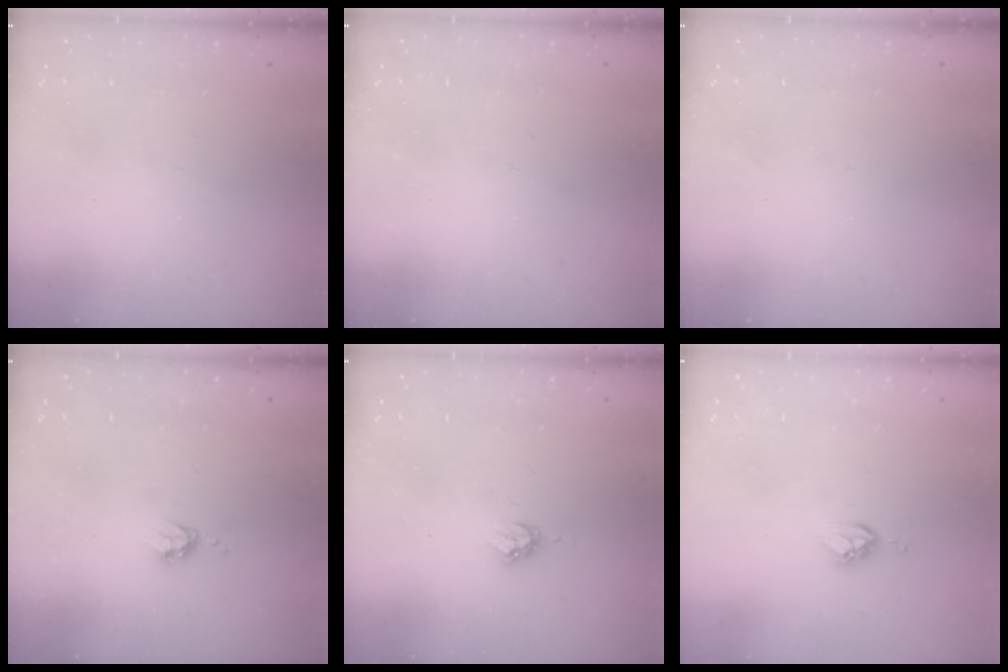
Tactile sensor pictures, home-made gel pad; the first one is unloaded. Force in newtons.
{"total": 0.0}
{"total": 0.0}
{"total": 3.8, "press": 3.8, "slide": 0.4}
{"total": 4.3, "press": 4.3, "slide": 0.3}
{"total": 5.4, "press": 5.4, "slide": 0.1}